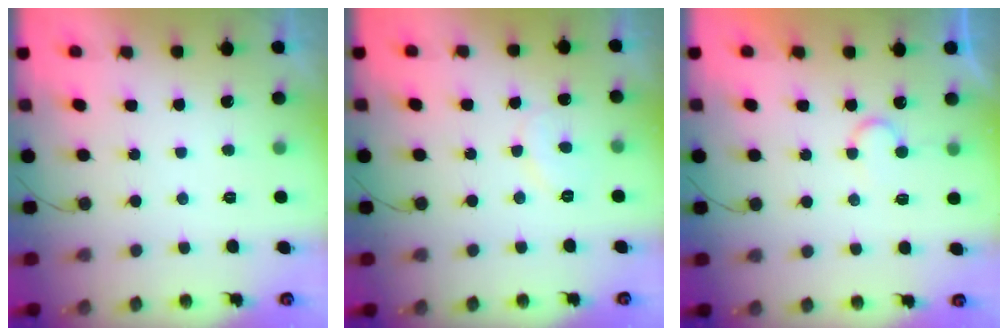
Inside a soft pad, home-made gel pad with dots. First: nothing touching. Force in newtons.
{"total": 6.8, "press": 6.8, "slide": 0.6}
{"total": 7.0, "press": 6.9, "slide": 0.6}